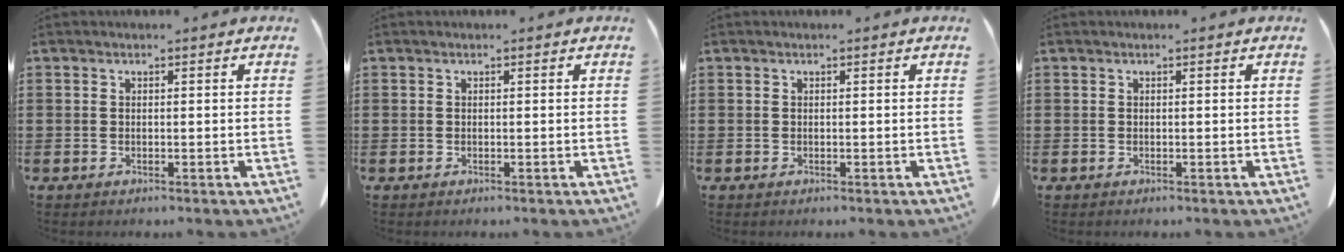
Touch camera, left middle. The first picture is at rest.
{"total": 0.0}
{"total": 0.0}
{"total": 0.0}